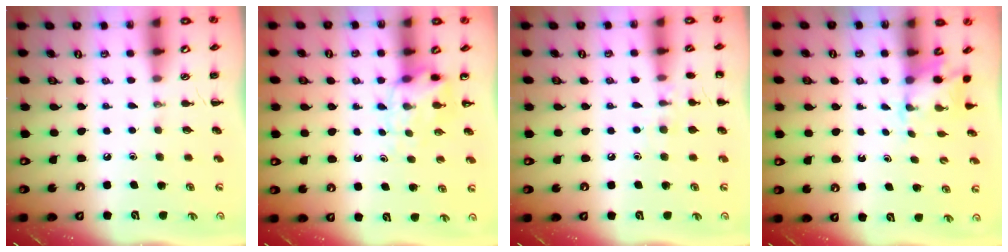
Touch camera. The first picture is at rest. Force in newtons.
{"total": 5.2, "press": 5.2, "slide": 0.6}
{"total": 7.7, "press": 7.5, "slide": 2.1}
{"total": 1.7, "press": 1.5, "slide": 0.6}